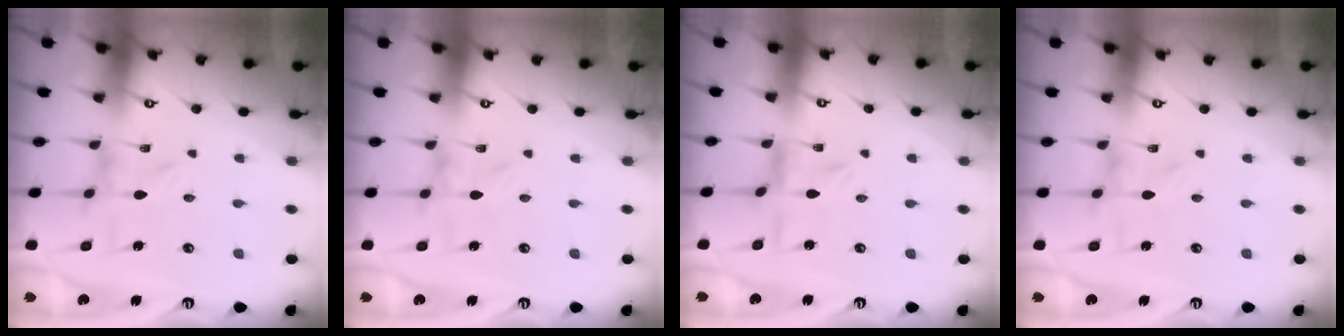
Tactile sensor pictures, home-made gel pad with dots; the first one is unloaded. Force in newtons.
{"total": 0.0}
{"total": 0.6, "press": 0.6, "slide": 0.2}
{"total": 0.0}